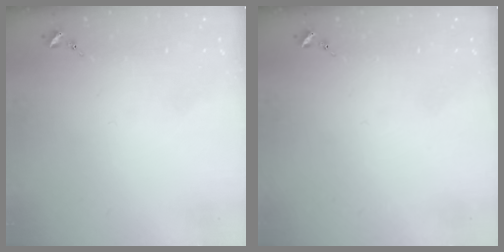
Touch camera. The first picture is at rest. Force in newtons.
{"total": 0.0}